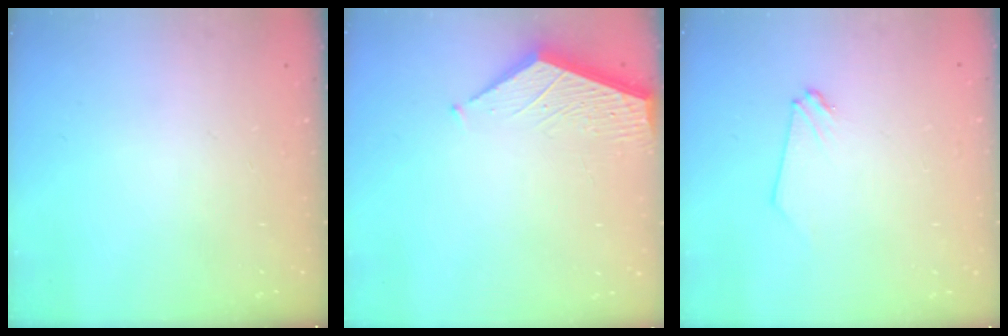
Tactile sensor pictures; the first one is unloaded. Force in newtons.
{"total": 3.3, "press": 3.3, "slide": 0.4}
{"total": 0.0}